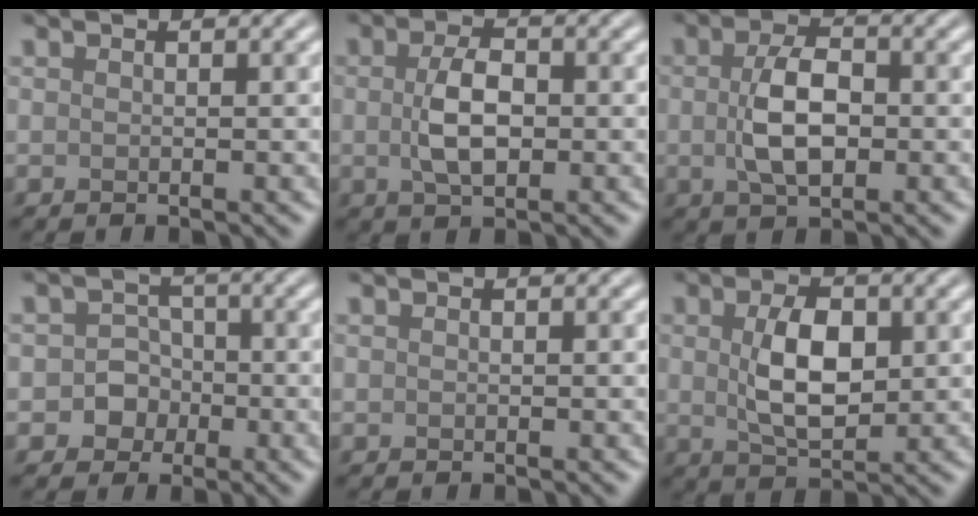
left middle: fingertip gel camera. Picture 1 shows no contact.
{"total": 3.9, "force": [-0.1, 2.1, 3.3], "torque": [-0.071, 0.000, -0.001]}
{"total": 4.7, "force": [-0.2, 2.5, 4.0], "torque": [-0.083, 0.002, -0.004]}
{"total": 2.9, "force": [-0.7, 2.7, 0.7], "torque": [0.014, 0.003, -0.026]}
{"total": 0.0}
{"total": 5.3, "force": [0.6, 2.9, 4.4], "torque": [-0.090, 0.000, 0.014]}